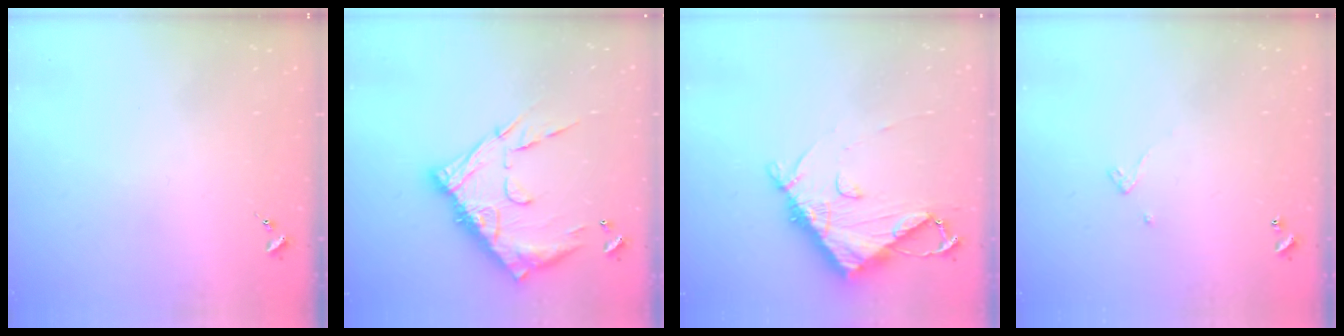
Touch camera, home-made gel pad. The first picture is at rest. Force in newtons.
{"total": 19.1, "press": 19.0, "slide": 1.7}
{"total": 11.0, "press": 10.9, "slide": 1.4}
{"total": 2.4, "press": 2.4, "slide": 0.2}